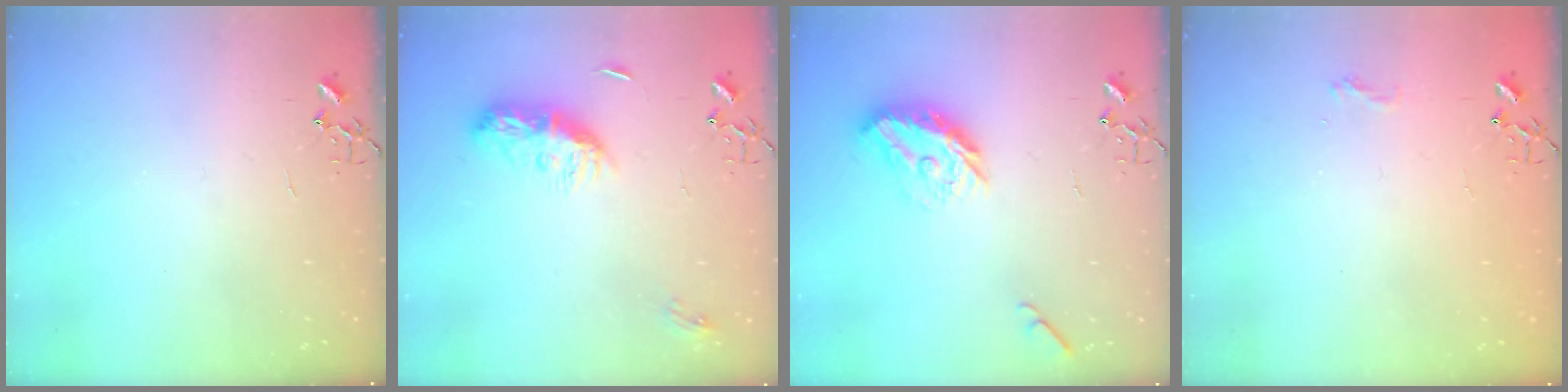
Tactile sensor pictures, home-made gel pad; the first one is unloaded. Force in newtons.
{"total": 10.4, "press": 10.4, "slide": 0.0}
{"total": 13.8, "press": 13.8, "slide": 0.6}
{"total": 7.0, "press": 7.0, "slide": 0.8}